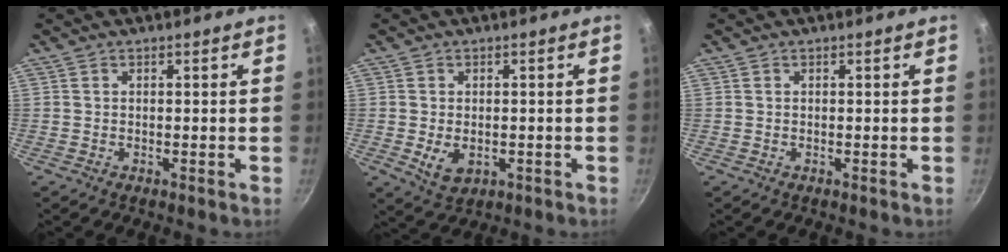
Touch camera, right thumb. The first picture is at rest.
{"total": 4.9, "force": [-0.9, 3.3, 3.5], "torque": [-0.055, -0.008, -0.006]}
{"total": 0.0}